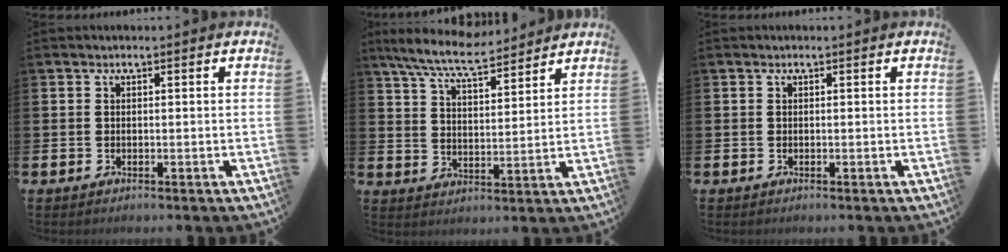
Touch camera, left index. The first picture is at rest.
{"total": 8.3, "force": [7.6, 1.0, 3.0], "torque": [-0.086, -0.034, 0.139]}
{"total": 0.0}